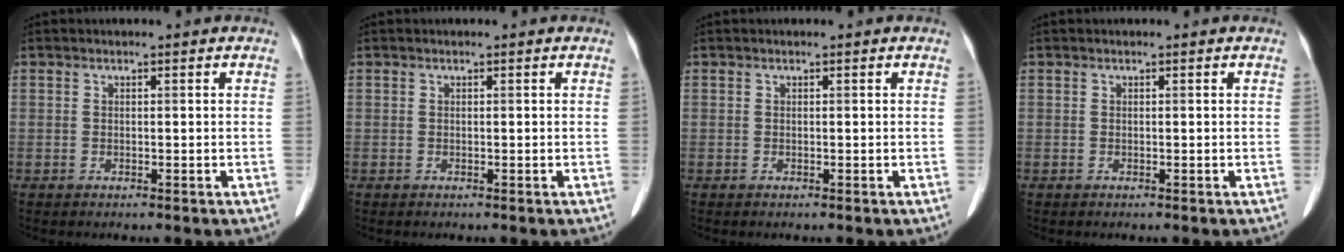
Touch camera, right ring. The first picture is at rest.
{"total": 0.0}
{"total": 0.0}
{"total": 0.0}